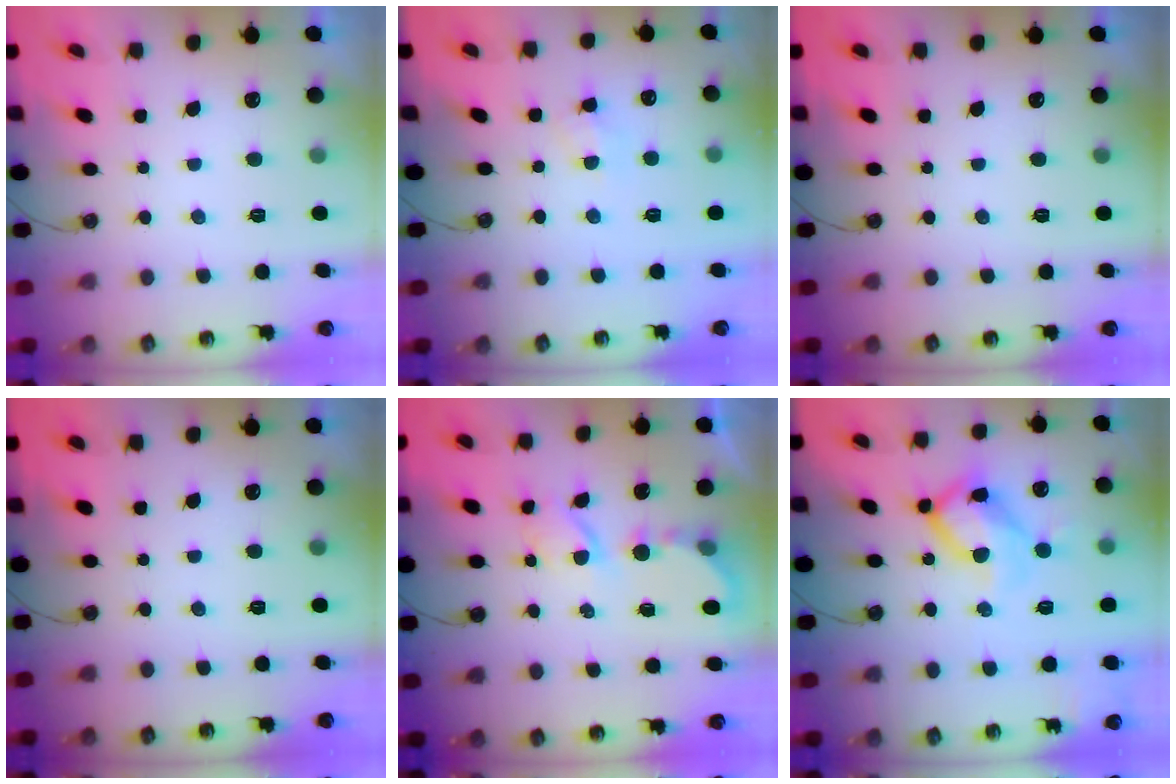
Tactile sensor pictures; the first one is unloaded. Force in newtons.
{"total": 4.9, "press": 4.8, "slide": 0.7}
{"total": 0.0}
{"total": 0.0}
{"total": 6.0, "press": 6.0, "slide": 0.5}
{"total": 17.1, "press": 17.0, "slide": 1.6}